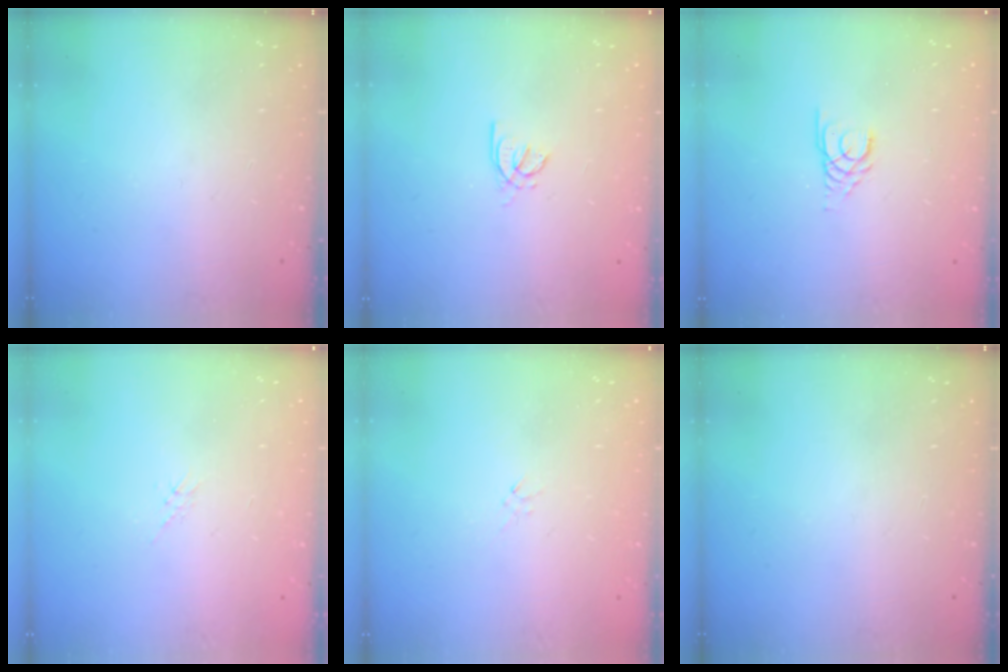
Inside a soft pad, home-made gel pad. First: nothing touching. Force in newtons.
{"total": 1.4, "press": 1.3, "slide": 0.4}
{"total": 3.0, "press": 2.9, "slide": 0.3}
{"total": 1.7, "press": 1.6, "slide": 0.4}
{"total": 0.0}
{"total": 0.0}